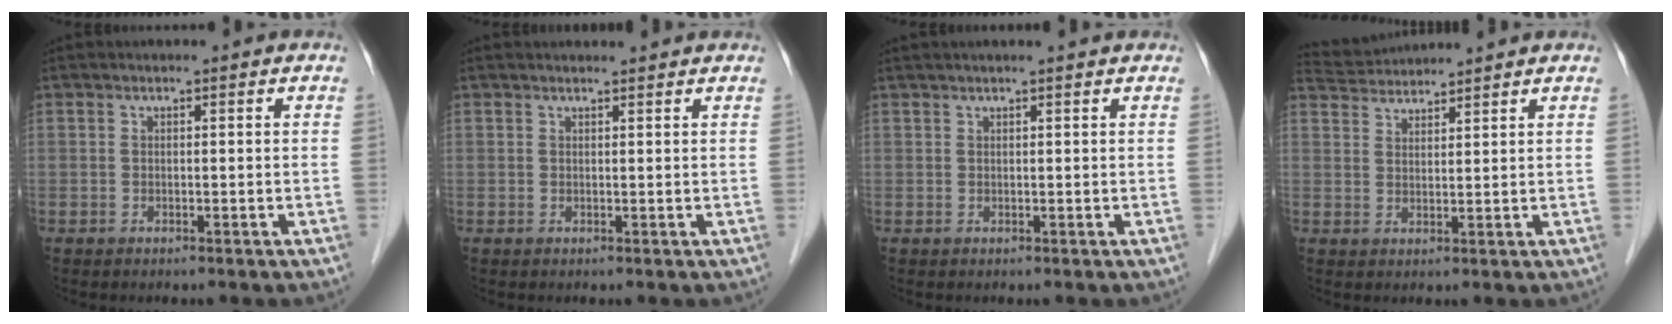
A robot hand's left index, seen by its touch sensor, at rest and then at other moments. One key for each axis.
{"total": 2.6, "fx": 2.5, "fy": 0.2, "fz": 0.5, "tx": -0.009, "ty": 0.011, "tz": 0.030}
{"total": 5.7, "fx": 5.0, "fy": -0.1, "fz": 2.7, "tx": -0.037, "ty": 0.029, "tz": 0.067}
{"total": 5.0, "fx": 5.0, "fy": -0.3, "fz": 0.1, "tx": -0.011, "ty": 0.029, "tz": 0.093}